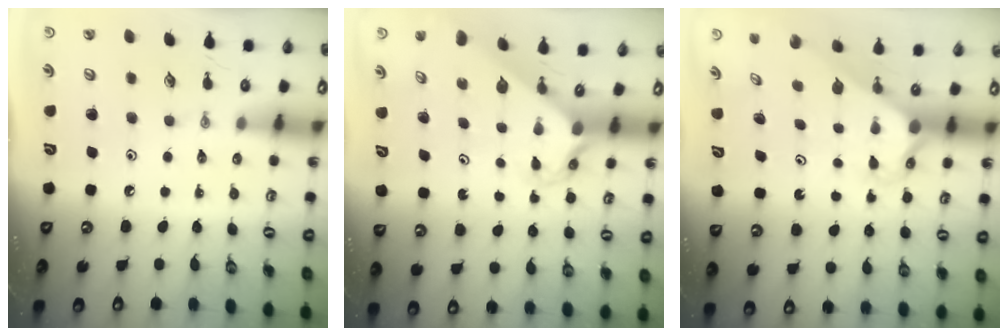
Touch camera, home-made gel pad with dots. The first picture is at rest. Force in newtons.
{"total": 3.3, "press": 3.3, "slide": 0.2}
{"total": 2.6, "press": 2.6, "slide": 0.1}